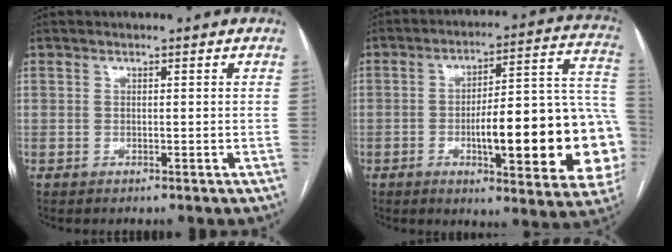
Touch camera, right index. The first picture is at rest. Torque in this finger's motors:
{"motor_torque": [1.50, -0.64, 0.63, 0.21]}